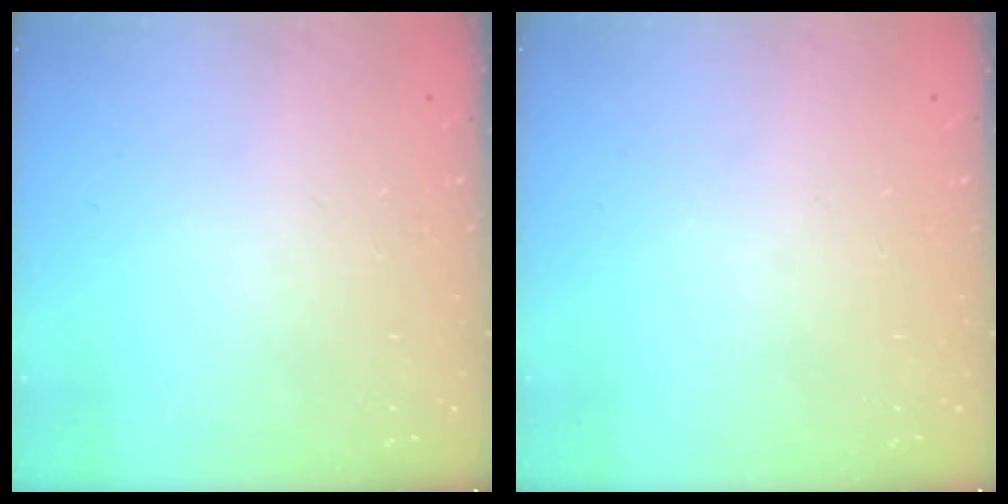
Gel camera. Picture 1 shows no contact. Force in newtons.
{"total": 0.0}